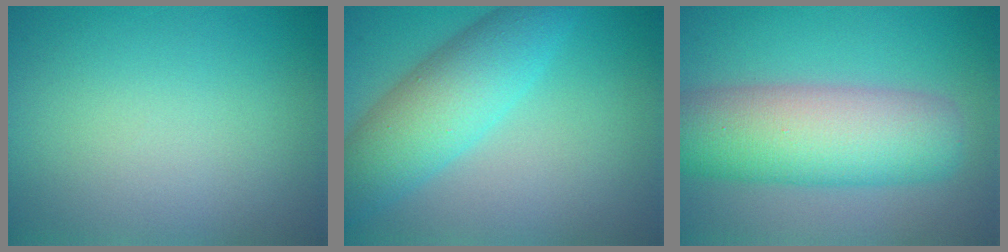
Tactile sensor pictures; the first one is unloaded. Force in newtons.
{"total": 6.4, "press": 6.4, "slide": 0.2}
{"total": 8.9, "press": 8.9, "slide": 0.2}